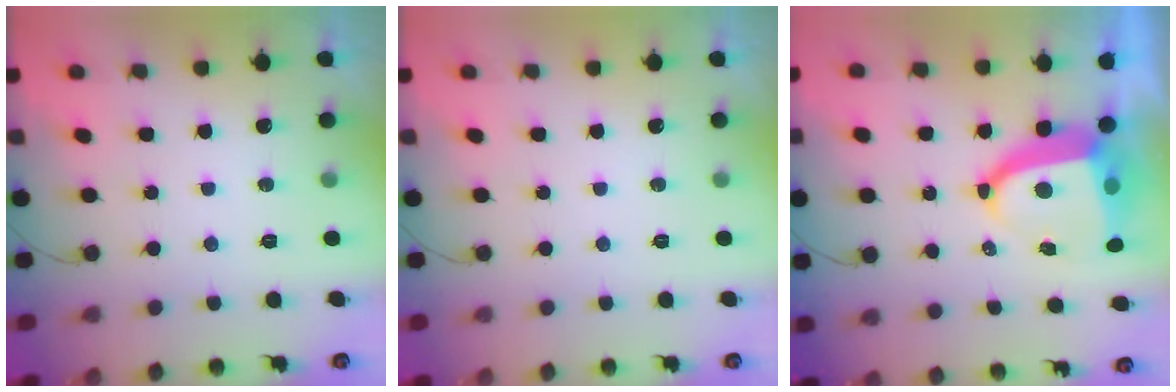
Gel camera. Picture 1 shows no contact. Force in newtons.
{"total": 0.0}
{"total": 10.5, "press": 10.4, "slide": 1.1}